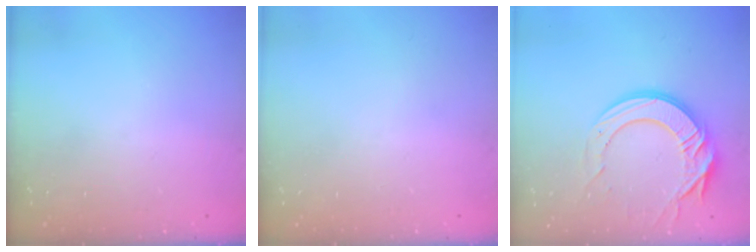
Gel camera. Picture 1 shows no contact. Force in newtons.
{"total": 0.0}
{"total": 15.8, "press": 15.7, "slide": 1.7}